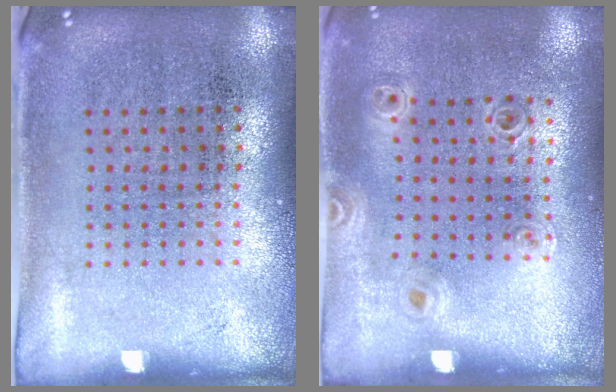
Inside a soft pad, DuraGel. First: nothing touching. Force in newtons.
{"total": 0.9, "press": 0.9, "slide": 0.0}